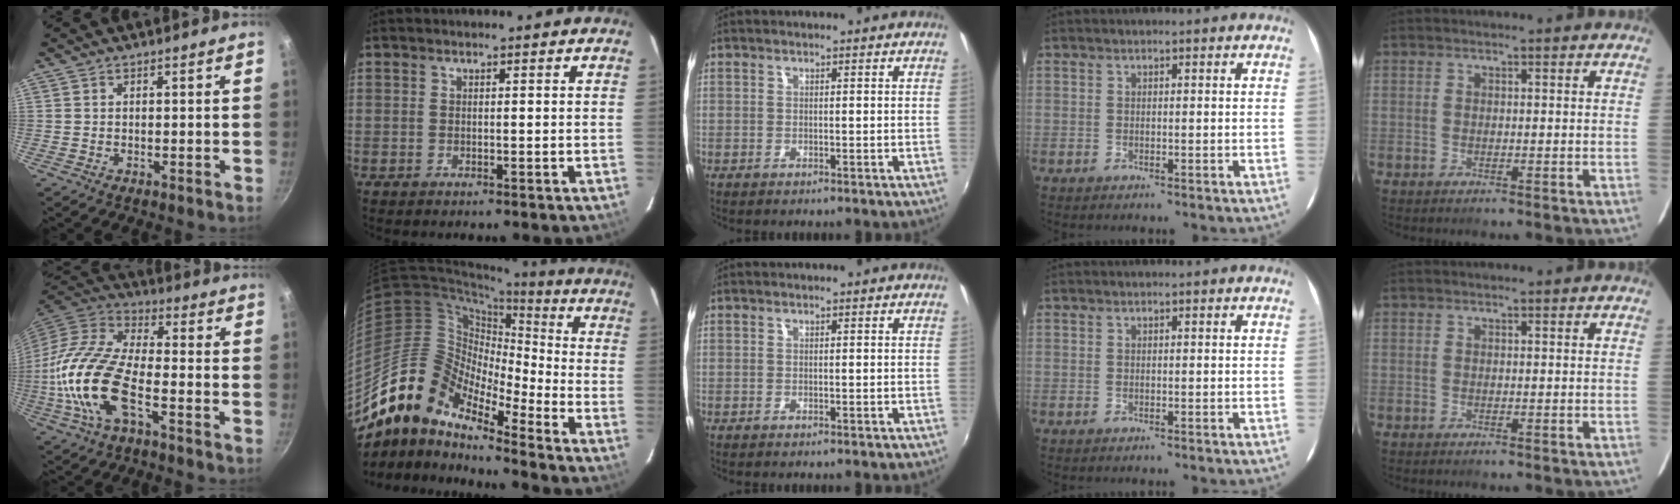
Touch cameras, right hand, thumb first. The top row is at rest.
{"thumb": {"total": 19.4, "force": [-5.8, 8.6, 16.4], "torque": [-0.328, 0.032, -0.130]}, "index": {"total": 16.6, "force": [-13.6, 5.6, 7.8], "torque": [-0.125, 0.000, -0.279]}}